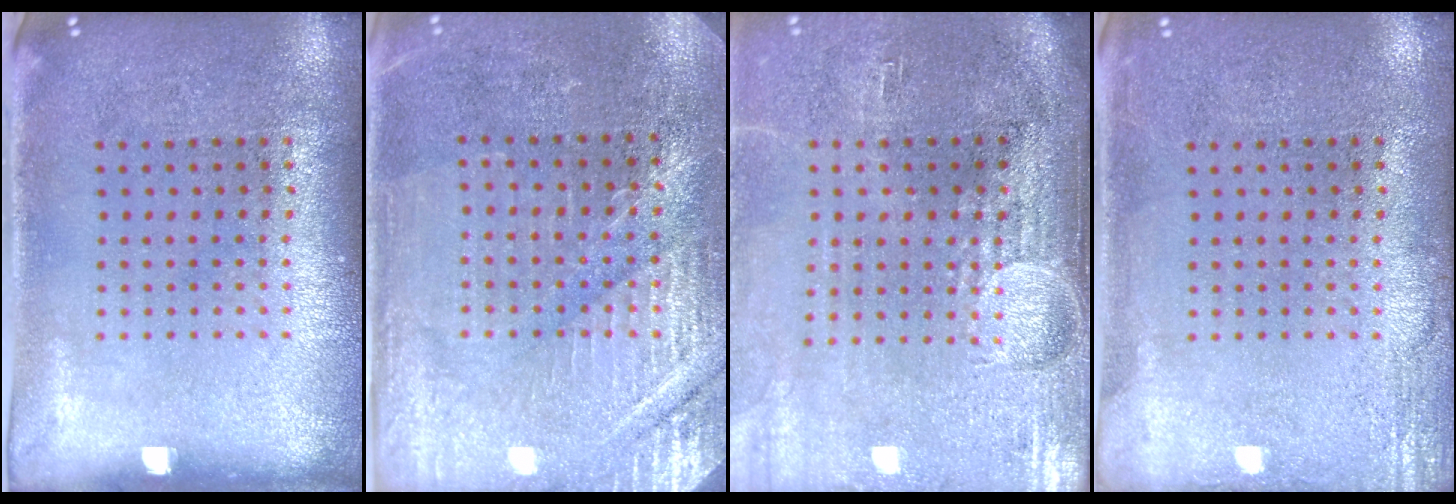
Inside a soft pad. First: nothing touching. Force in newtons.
{"total": 3.2, "press": 3.2, "slide": 0.4}
{"total": 4.5, "press": 3.8, "slide": 2.5}
{"total": 2.2, "press": 2.2, "slide": 0.4}